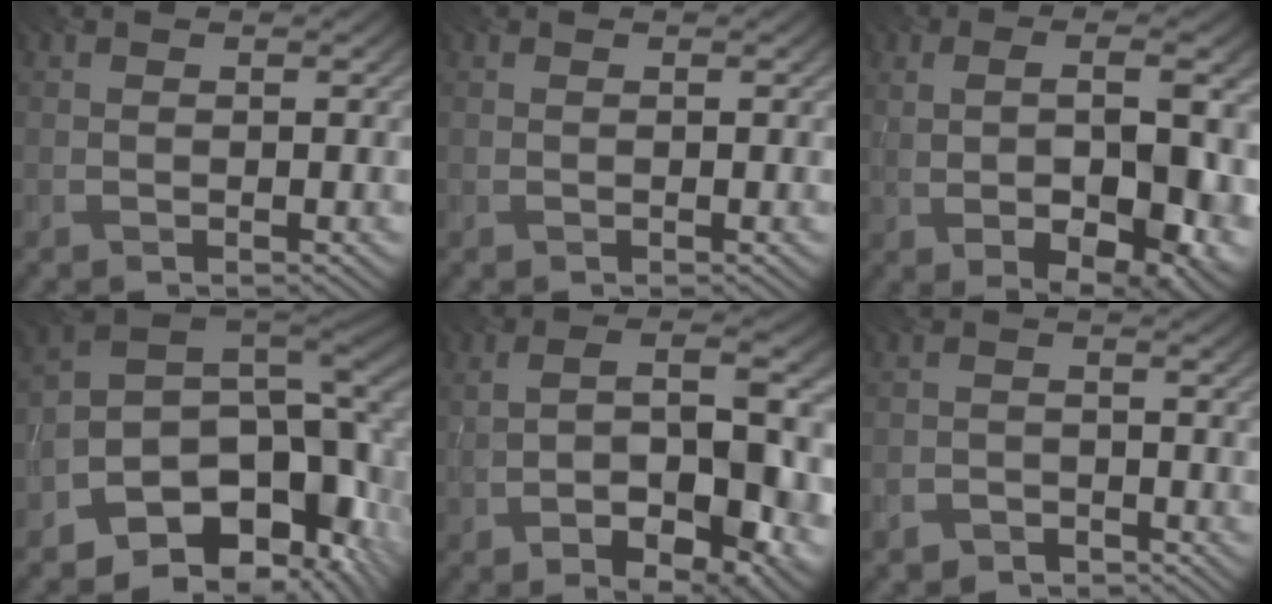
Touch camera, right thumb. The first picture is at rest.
{"total": 0.0}
{"total": 12.6, "force": [-1.3, 5.0, 11.5], "torque": [-0.158, -0.008, -0.018]}
{"total": 14.3, "force": [-6.1, 8.7, 9.6], "torque": [-0.166, -0.034, -0.090]}
{"total": 13.6, "force": [-2.5, 5.3, 12.2], "torque": [-0.184, 0.000, -0.029]}
{"total": 2.9, "force": [-2.5, 1.3, 0.6], "torque": [-0.007, 0.000, -0.051]}